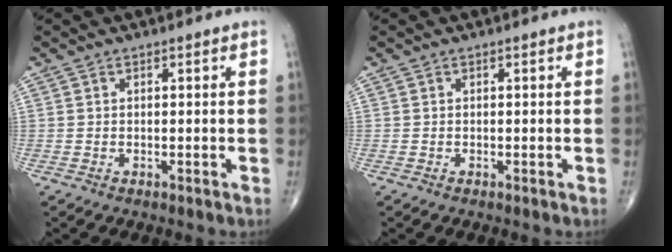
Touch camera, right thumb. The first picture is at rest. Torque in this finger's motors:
{"motor_torque": [1.10, 0.53, -0.03, -0.15, -0.03]}